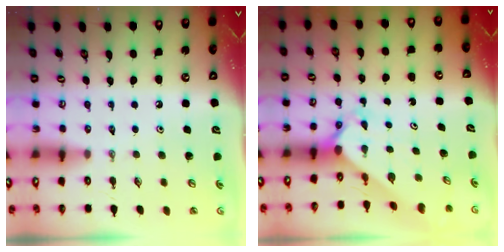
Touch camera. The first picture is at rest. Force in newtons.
{"total": 2.4, "press": 2.3, "slide": 0.3}